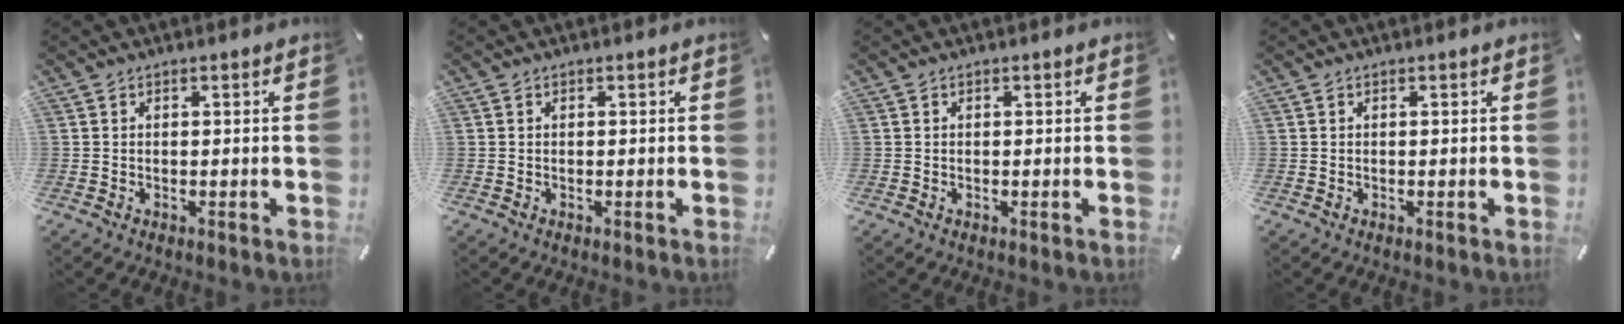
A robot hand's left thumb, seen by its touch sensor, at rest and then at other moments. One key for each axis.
{"total": 0.0}
{"total": 0.0}
{"total": 0.0}